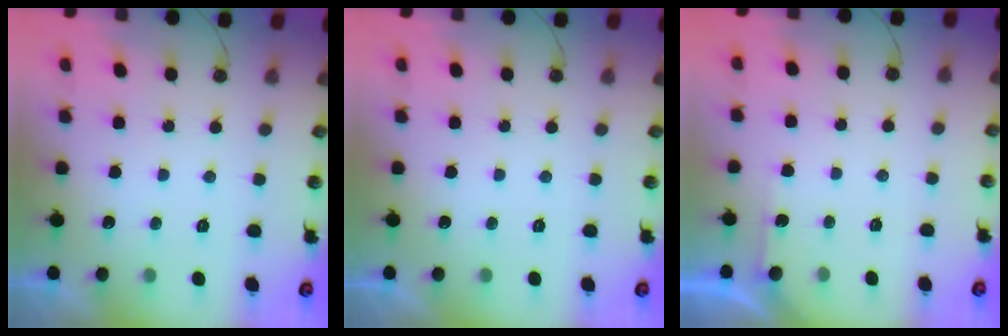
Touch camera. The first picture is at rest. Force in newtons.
{"total": 0.0}
{"total": 2.8, "press": 2.8, "slide": 0.3}